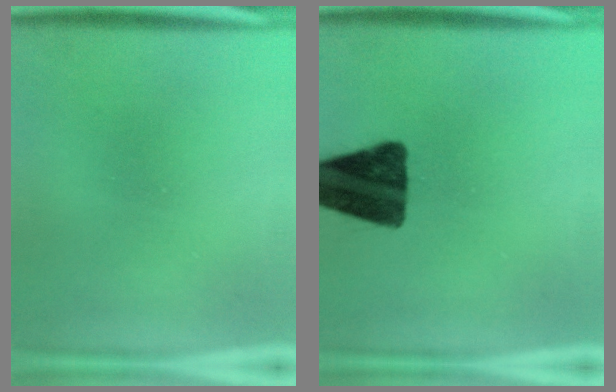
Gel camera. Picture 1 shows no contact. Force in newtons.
{"total": 15.6}